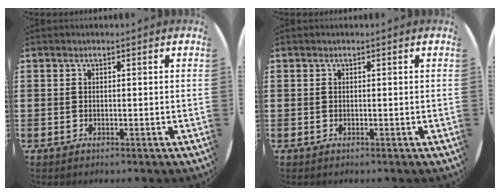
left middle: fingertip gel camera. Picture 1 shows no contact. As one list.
[{"total": 0.0}]